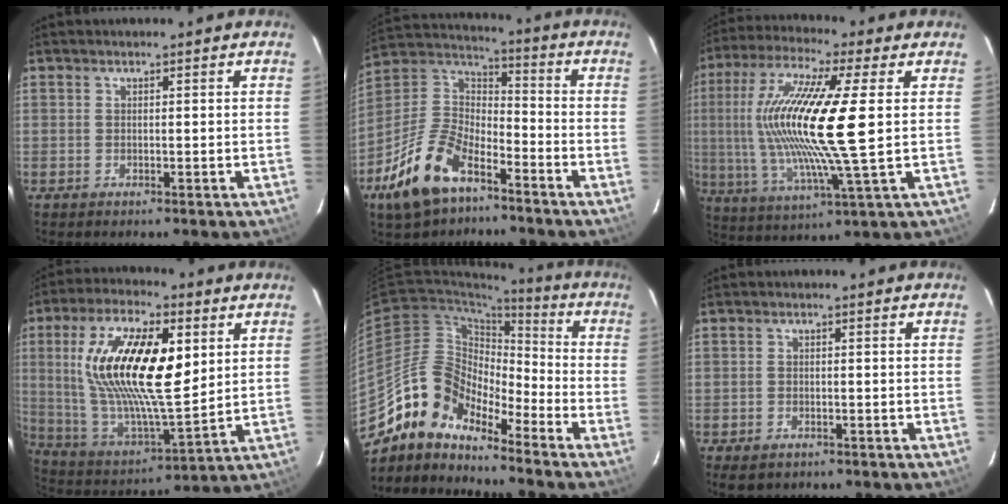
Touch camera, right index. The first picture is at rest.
{"total": 17.0, "force": [-10.4, 8.4, 10.5], "torque": [-0.232, 0.004, -0.196]}
{"total": 19.4, "force": [2.1, 2.2, 19.2], "torque": [-0.363, -0.001, 0.036]}
{"total": 22.4, "force": [5.6, 8.1, 20.1], "torque": [-0.388, 0.004, 0.108]}
{"total": 14.4, "force": [-11.9, 5.9, 5.4], "torque": [-0.093, 0.014, -0.240]}
{"total": 3.6, "force": [-2.4, 2.3, 1.4], "torque": [-0.035, -0.008, -0.037]}